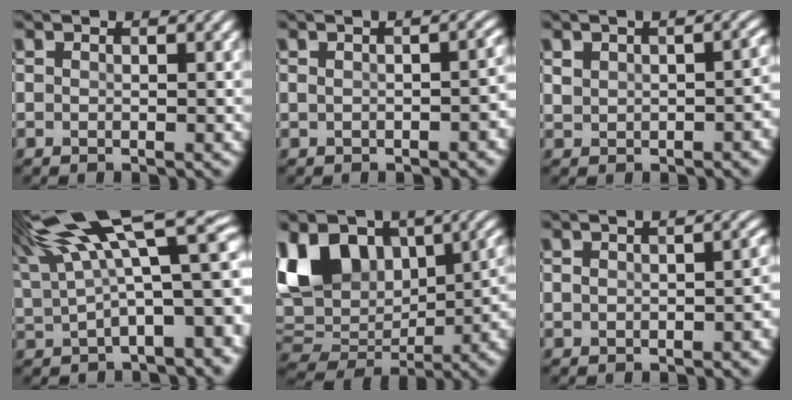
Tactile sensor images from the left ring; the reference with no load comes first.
{"total": 3.1, "force": [-0.2, 1.5, 2.7], "torque": [-0.030, 0.004, 0.004]}
{"total": 4.5, "force": [0.5, 2.8, 3.4], "torque": [-0.043, 0.004, 0.015]}
{"total": 15.2, "force": [5.5, 5.2, 13.1], "torque": [-0.204, 0.015, 0.114]}
{"total": 14.6, "force": [3.4, 9.8, 10.3], "torque": [-0.166, 0.013, 0.062]}
{"total": 3.1, "force": [-0.6, 1.8, 2.4], "torque": [-0.028, 0.005, -0.010]}